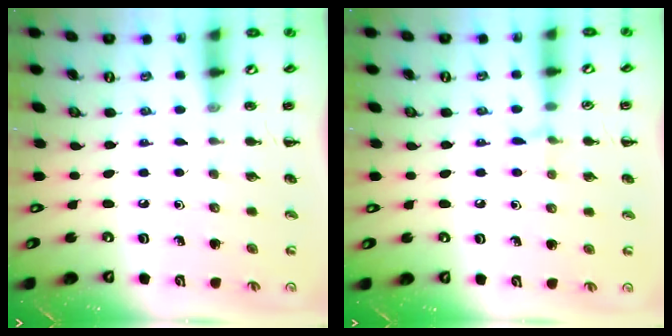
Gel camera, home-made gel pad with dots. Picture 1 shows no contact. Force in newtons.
{"total": 5.1, "press": 4.7, "slide": 1.9}